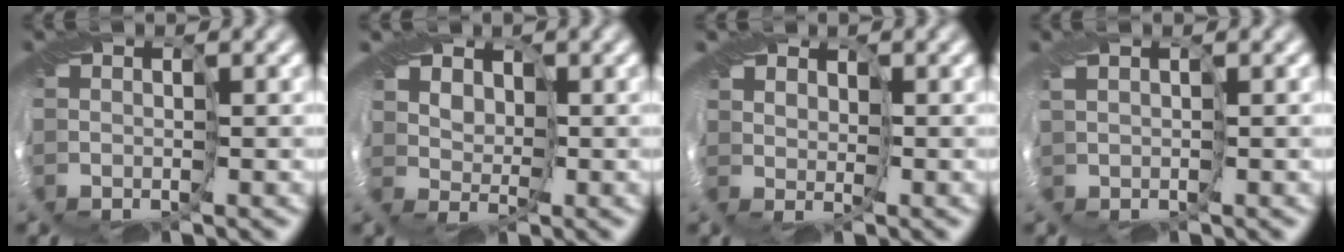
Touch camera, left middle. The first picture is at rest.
{"total": 4.8, "force": [1.8, 3.3, 3.1], "torque": [-0.046, 0.009, 0.013]}
{"total": 2.2, "force": [1.2, 1.6, 1.0], "torque": [-0.016, -0.001, 0.013]}
{"total": 0.8, "force": [0.3, 0.2, 0.7], "torque": [-0.020, 0.004, 0.009]}